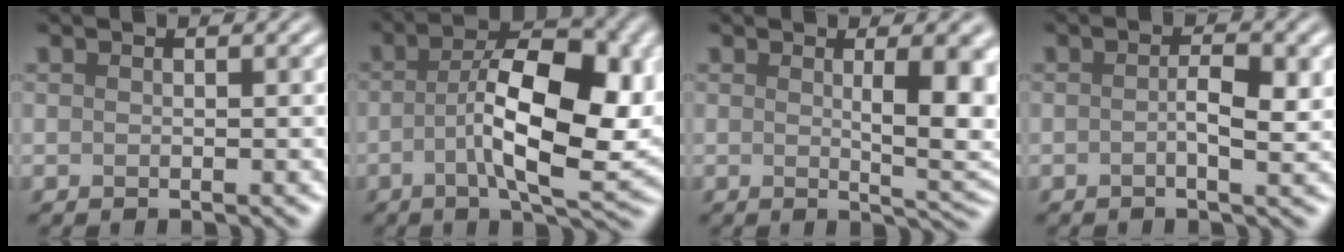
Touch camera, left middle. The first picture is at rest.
{"total": 10.3, "force": [-0.7, 3.7, 9.6], "torque": [-0.147, 0.004, -0.015]}
{"total": 6.5, "force": [1.0, 1.7, 6.2], "torque": [-0.072, -0.006, 0.020]}
{"total": 2.7, "force": [-0.1, 0.7, 2.6], "torque": [-0.045, -0.002, -0.004]}